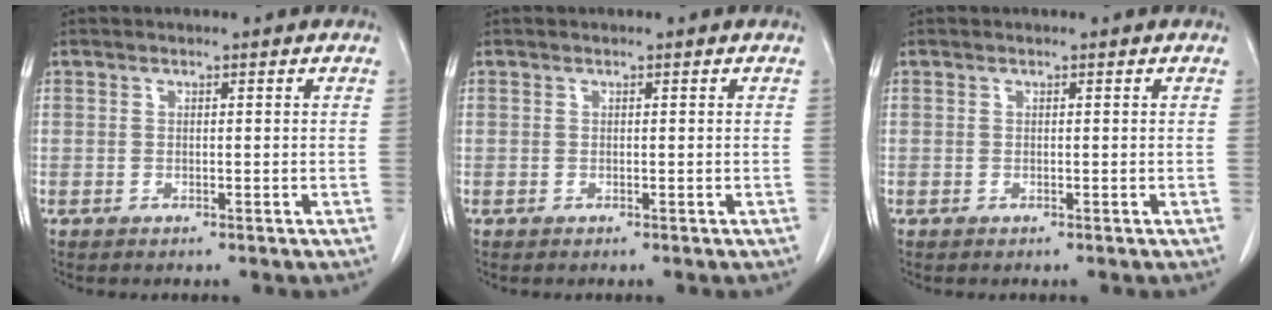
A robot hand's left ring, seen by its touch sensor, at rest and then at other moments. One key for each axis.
{"total": 0.0}
{"total": 0.0}